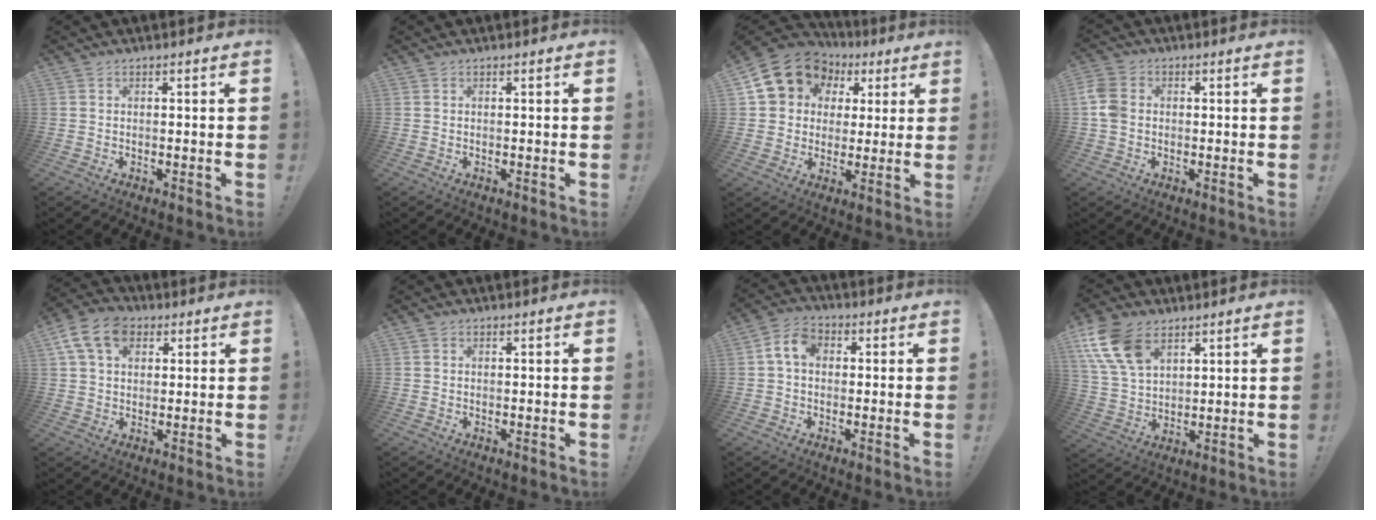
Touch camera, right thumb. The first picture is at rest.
{"total": 0.0}
{"total": 15.2, "force": [6.4, 12.4, 5.9], "torque": [-0.084, -0.028, 0.136]}
{"total": 7.1, "force": [0.1, 5.6, 4.3], "torque": [-0.102, 0.009, 0.004]}
{"total": 12.5, "force": [5.1, 8.7, 7.4], "torque": [-0.128, -0.008, 0.098]}
{"total": 0.5, "force": [0.3, 0.5, 0.0], "torque": [0.007, -0.002, 0.004]}
{"total": 7.8, "force": [1.2, 5.6, 5.3], "torque": [-0.100, 0.013, 0.028]}
{"total": 14.9, "force": [8.1, 9.0, 8.7], "torque": [-0.178, -0.029, 0.157]}